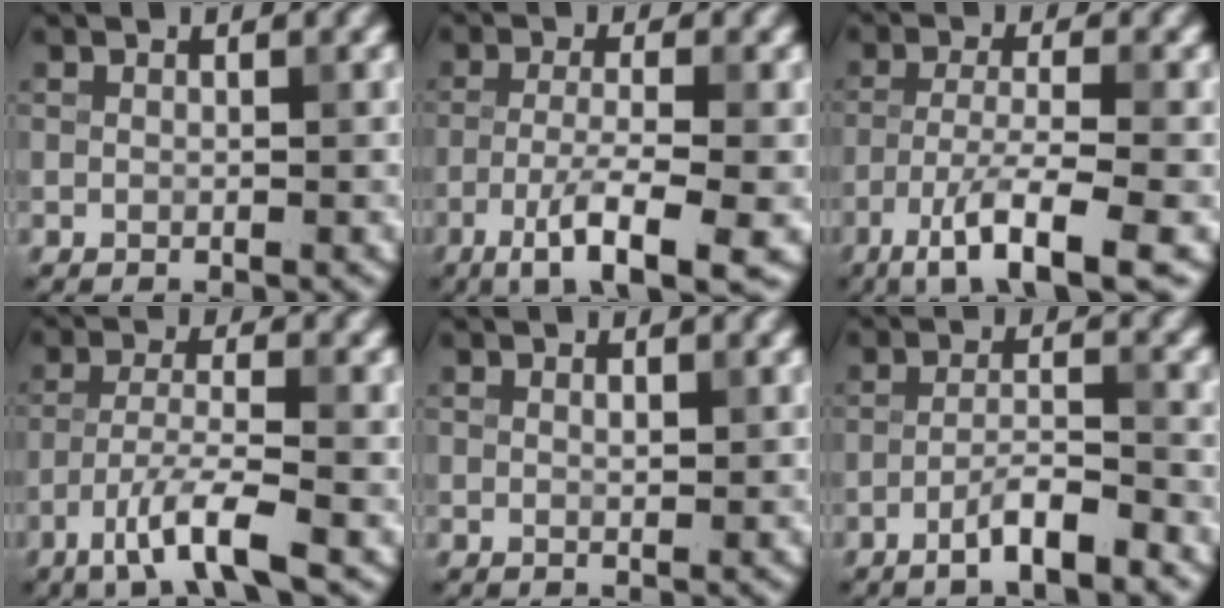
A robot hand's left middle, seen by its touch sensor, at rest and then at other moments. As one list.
[{"total": 6.4, "force": [-3.1, 1.2, 5.5], "torque": [-0.095, -0.002, -0.057]}, {"total": 6.8, "force": [-3.8, 1.3, 5.4], "torque": [-0.092, -0.002, -0.071]}, {"total": 5.0, "force": [-3.0, 0.7, 4.0], "torque": [-0.074, 0.002, -0.064]}, {"total": 0.6, "force": [0.3, 0.2, 0.5], "torque": [-0.009, -0.001, 0.005]}, {"total": 3.7, "force": [-2.3, 0.5, 2.8], "torque": [-0.048, 0.008, -0.047]}]